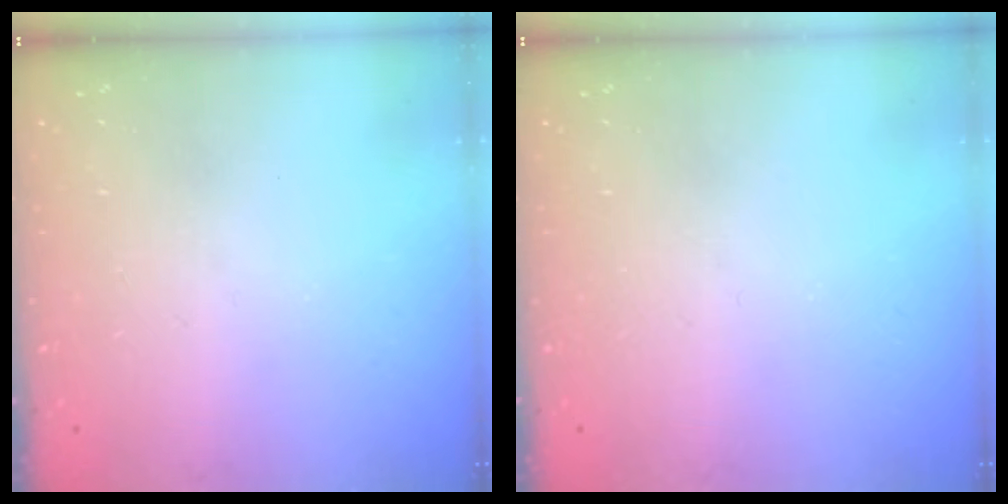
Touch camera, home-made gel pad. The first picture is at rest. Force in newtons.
{"total": 0.0}